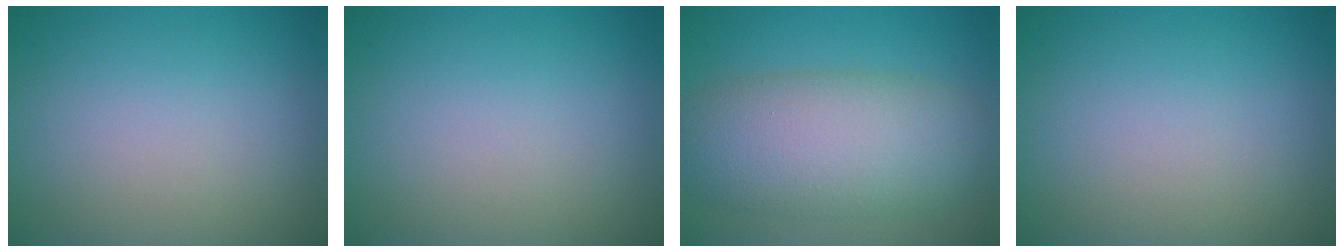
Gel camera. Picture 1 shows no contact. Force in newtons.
{"total": 0.0}
{"total": 8.5, "press": 8.5, "slide": 0.6}
{"total": 0.0}